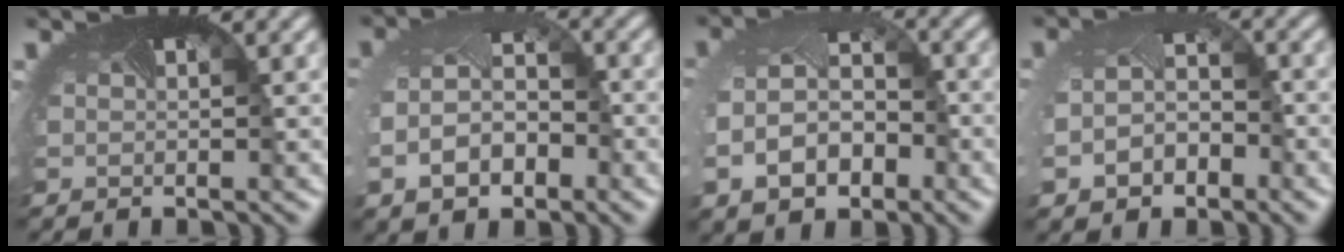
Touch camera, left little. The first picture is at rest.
{"total": 4.7, "force": [-1.7, 3.2, 3.0], "torque": [-0.077, -0.011, -0.032]}
{"total": 5.2, "force": [-1.8, 3.7, 3.1], "torque": [-0.080, -0.014, -0.029]}
{"total": 3.8, "force": [-1.6, 2.8, 2.1], "torque": [-0.060, -0.012, -0.029]}